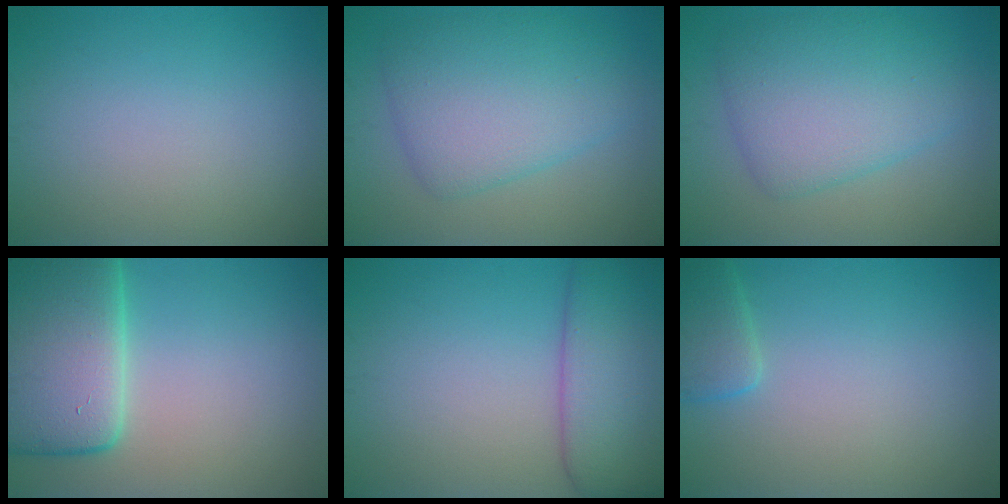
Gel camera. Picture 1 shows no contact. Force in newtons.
{"total": 6.7, "press": 6.7, "slide": 0.1}
{"total": 6.7, "press": 6.7, "slide": 0.1}
{"total": 11.5, "press": 11.5, "slide": 0.8}
{"total": 7.1, "press": 7.1, "slide": 0.6}
{"total": 2.3, "press": 2.3, "slide": 0.2}